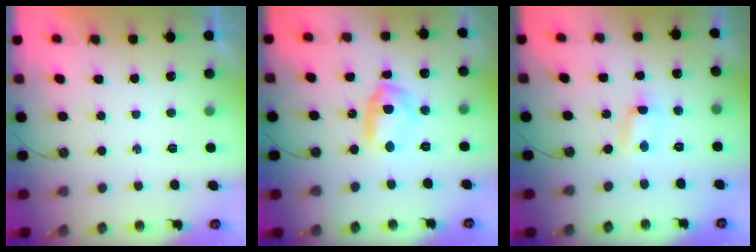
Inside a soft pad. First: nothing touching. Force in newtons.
{"total": 8.1, "press": 8.1, "slide": 0.4}
{"total": 1.2, "press": 1.1, "slide": 0.6}